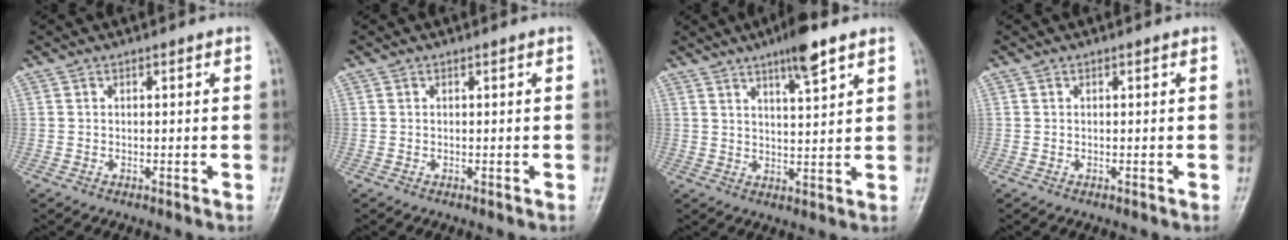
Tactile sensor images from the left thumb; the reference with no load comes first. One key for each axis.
{"total": 0.0}
{"total": 7.6, "fx": 4.9, "fy": 1.4, "fz": 5.7, "tx": -0.087, "ty": -0.025, "tz": 0.080}
{"total": 0.0}